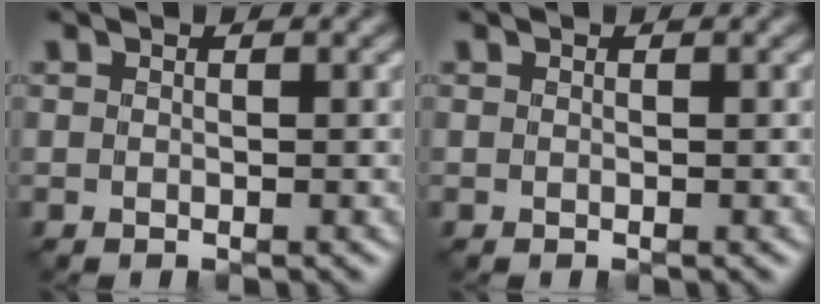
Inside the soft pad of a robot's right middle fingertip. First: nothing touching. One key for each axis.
{"total": 0.0}